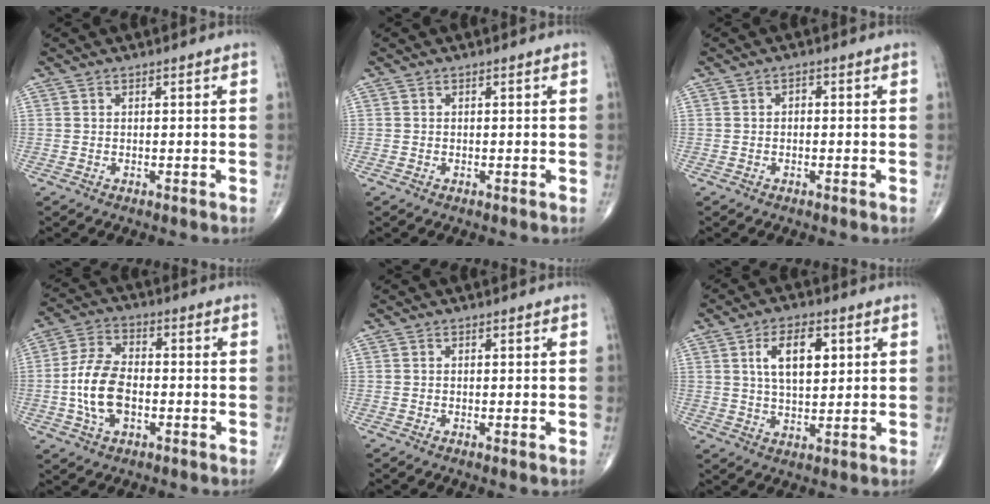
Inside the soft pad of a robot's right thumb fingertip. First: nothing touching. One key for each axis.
{"total": 0.0}
{"total": 1.0, "fx": -0.1, "fy": 0.7, "fz": 0.6, "tx": -0.004, "ty": 0.005, "tz": -0.005}
{"total": 10.7, "fx": -2.0, "fy": 6.2, "fz": 8.5, "tx": -0.163, "ty": 0.018, "tz": -0.043}
{"total": 0.6, "fx": -0.2, "fy": 0.0, "fz": 0.5, "tx": -0.014, "ty": -0.002, "tz": -0.006}
{"total": 9.2, "fx": 2.8, "fy": 4.7, "fz": 7.4, "tx": -0.109, "ty": -0.007, "tz": 0.049}